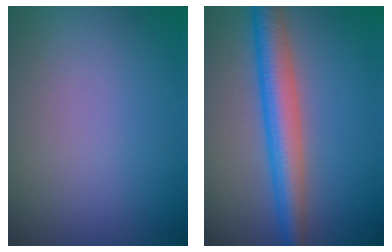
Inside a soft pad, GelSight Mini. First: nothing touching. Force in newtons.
{"total": 5.5, "press": 5.5, "slide": 0.1}